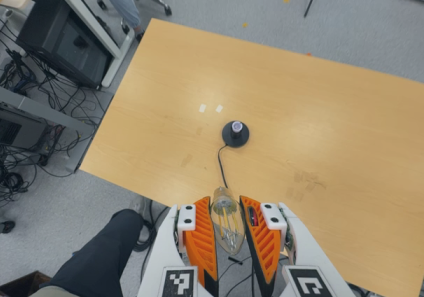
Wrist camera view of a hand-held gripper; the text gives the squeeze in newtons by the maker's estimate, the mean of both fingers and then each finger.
{"total": 19.2, "left": 20.9, "right": 17.6}